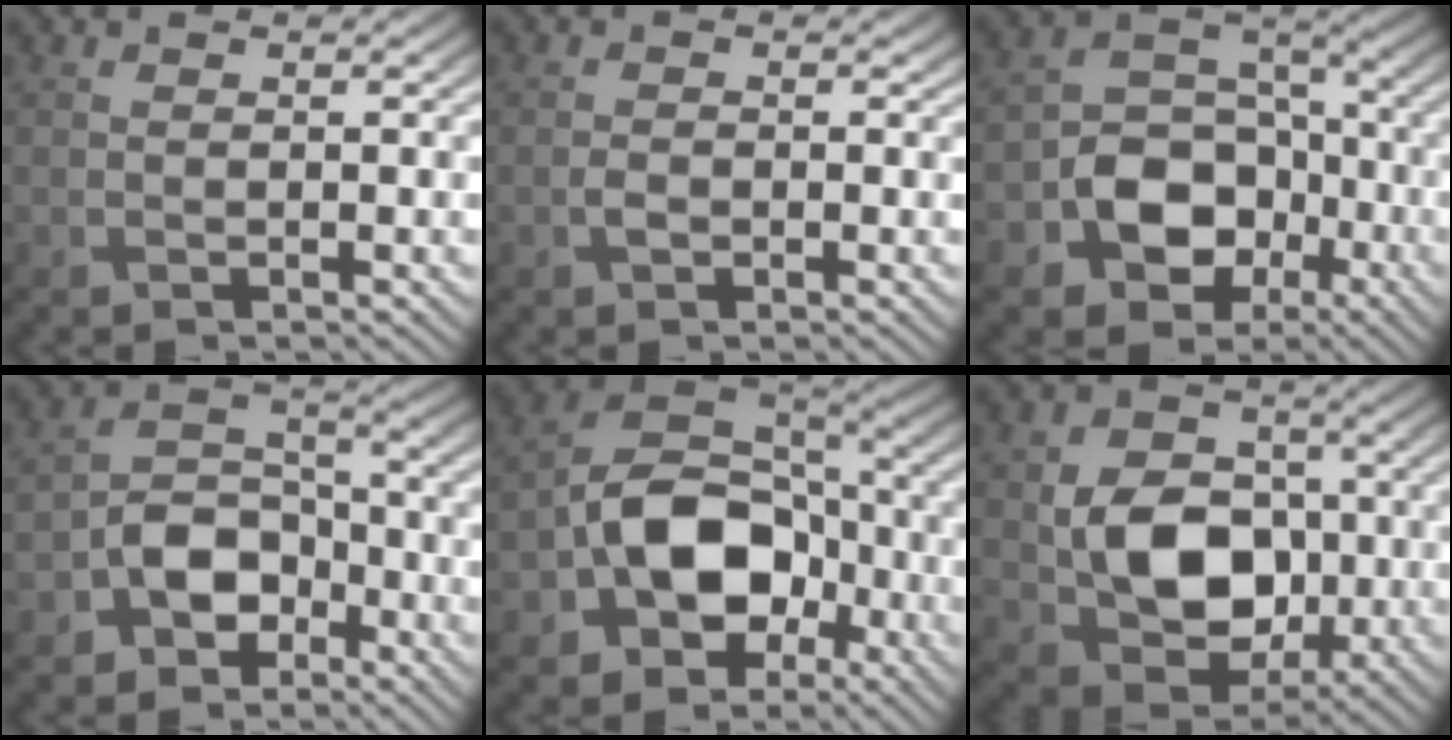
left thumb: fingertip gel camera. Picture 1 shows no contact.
{"total": 1.2, "force": [-0.4, 0.8, 0.8], "torque": [-0.019, 0.000, -0.010]}
{"total": 10.1, "force": [-4.0, 7.5, 5.5], "torque": [-0.105, -0.010, -0.081]}
{"total": 7.4, "force": [-4.1, 4.9, 3.8], "torque": [-0.071, 0.005, -0.090]}
{"total": 12.7, "force": [-4.8, 8.9, 7.7], "torque": [-0.144, -0.016, -0.104]}
{"total": 10.4, "force": [-1.1, 7.8, 6.8], "torque": [-0.143, -0.007, -0.023]}